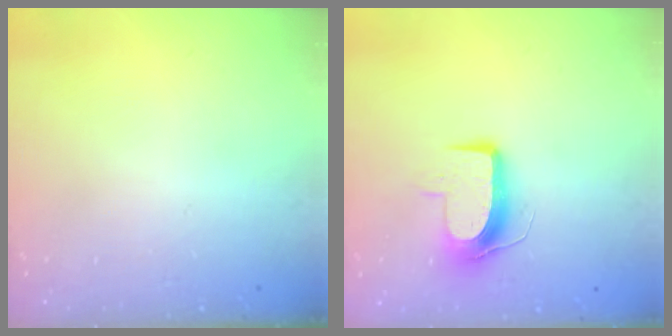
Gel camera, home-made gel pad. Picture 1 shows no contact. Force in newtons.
{"total": 9.2, "press": 9.2, "slide": 0.2}